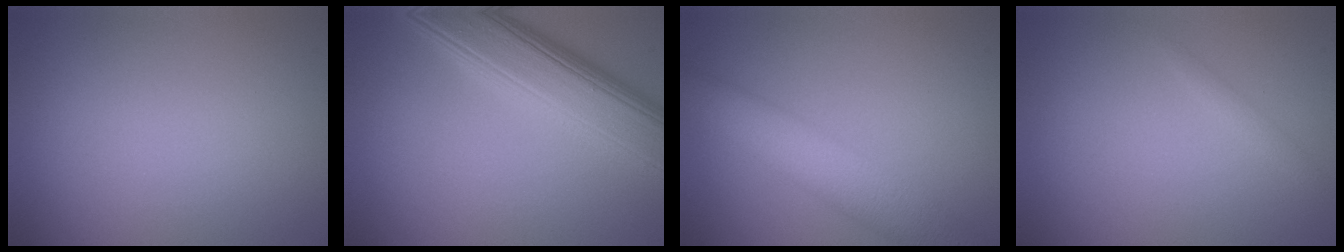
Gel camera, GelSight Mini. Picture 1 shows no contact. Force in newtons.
{"total": 8.8, "press": 8.8, "slide": 0.2}
{"total": 5.2, "press": 5.2, "slide": 0.4}
{"total": 0.7, "press": 0.7, "slide": 0.0}